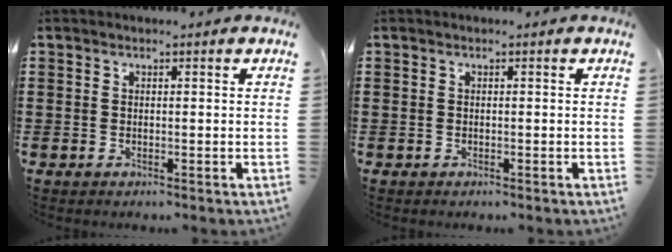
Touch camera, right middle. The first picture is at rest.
{"total": 0.0}